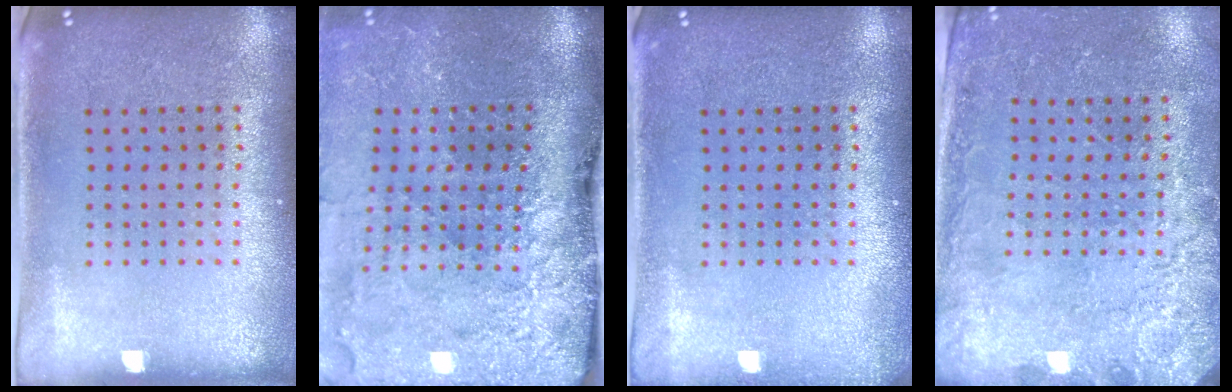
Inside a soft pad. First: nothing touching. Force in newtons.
{"total": 4.9, "press": 3.8, "slide": 3.2}
{"total": 0.9, "press": 0.8, "slide": 0.2}
{"total": 2.5, "press": 2.4, "slide": 0.8}